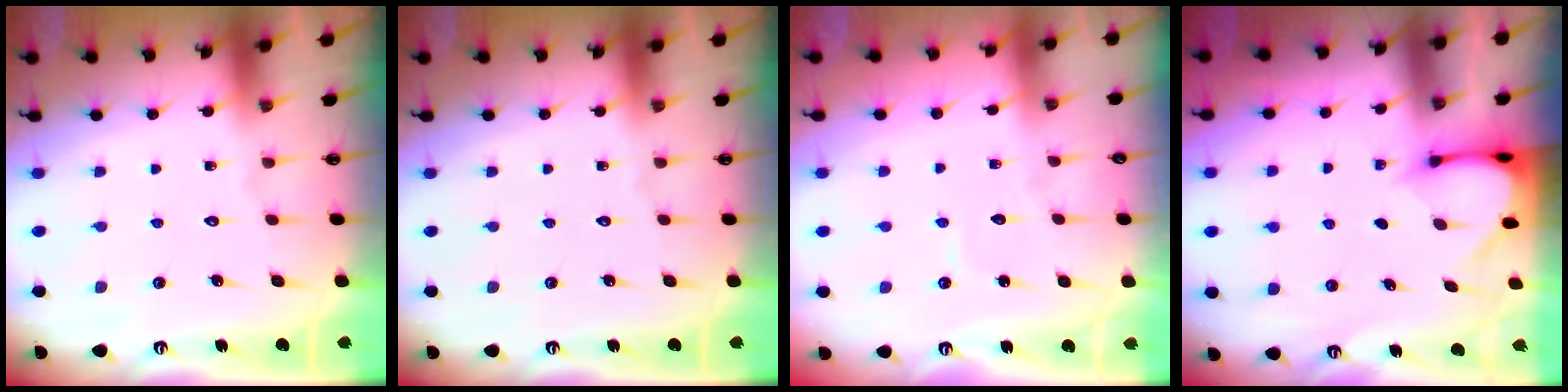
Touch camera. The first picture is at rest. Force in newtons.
{"total": 0.0}
{"total": 3.8, "press": 3.8, "slide": 0.3}
{"total": 3.4, "press": 3.4, "slide": 0.3}